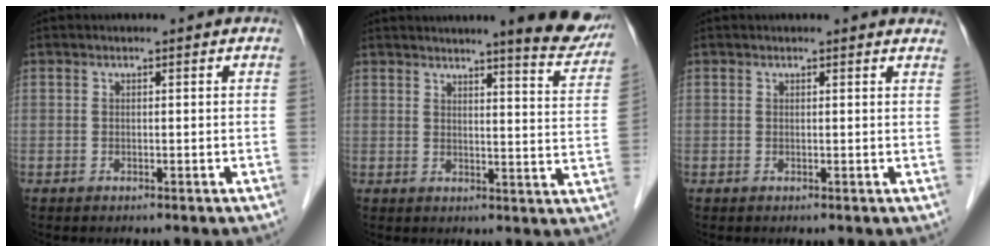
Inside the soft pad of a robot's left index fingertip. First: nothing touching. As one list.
[{"total": 10.3, "force": [8.9, 0.5, 5.1], "torque": [-0.046, -0.021, 0.089]}, {"total": 2.7, "force": [2.7, 0.4, 0.4], "torque": [-0.007, -0.003, 0.013]}]